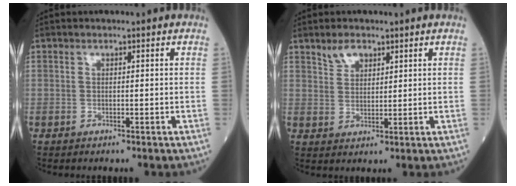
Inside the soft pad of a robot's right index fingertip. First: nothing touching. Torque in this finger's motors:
{"motor_torque": [0.07, 0.09, 0.03, 0.00]}